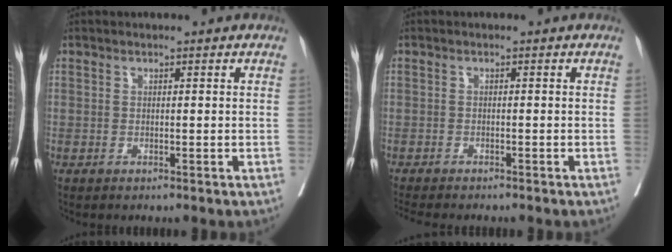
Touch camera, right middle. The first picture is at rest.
{"total": 8.0, "force": [-7.1, 1.0, 3.6], "torque": [-0.040, -0.009, -0.100]}